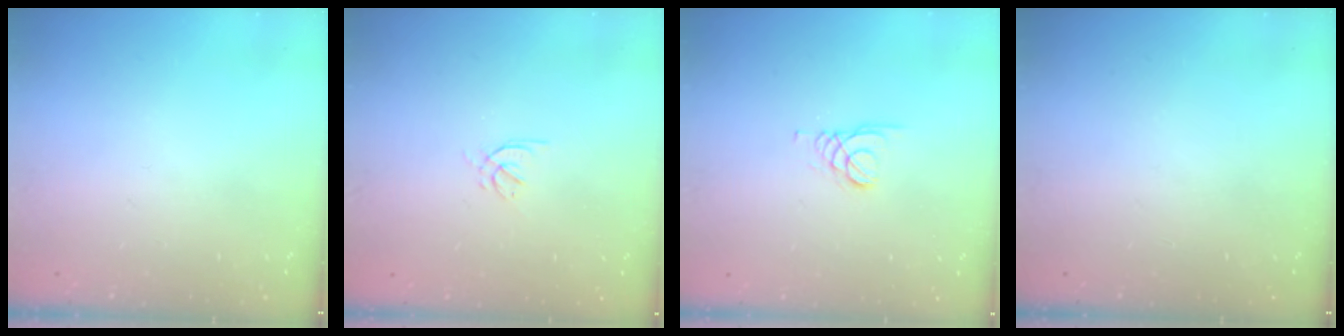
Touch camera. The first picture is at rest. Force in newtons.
{"total": 2.2, "press": 2.1, "slide": 0.7}
{"total": 1.6, "press": 1.5, "slide": 0.2}
{"total": 0.0}